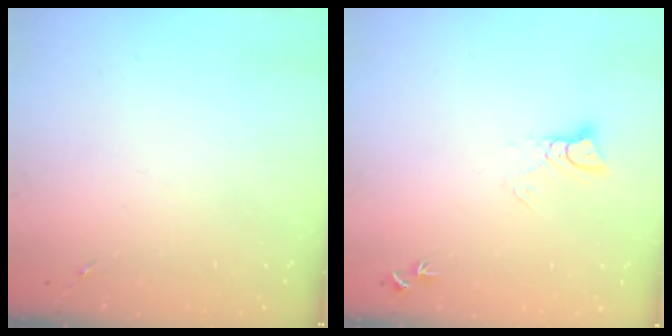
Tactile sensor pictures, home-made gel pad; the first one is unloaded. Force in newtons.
{"total": 4.7, "press": 4.7, "slide": 0.2}